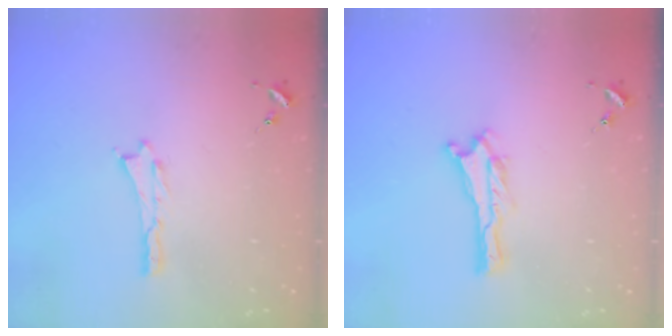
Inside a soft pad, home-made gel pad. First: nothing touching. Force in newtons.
{"total": 0.0}